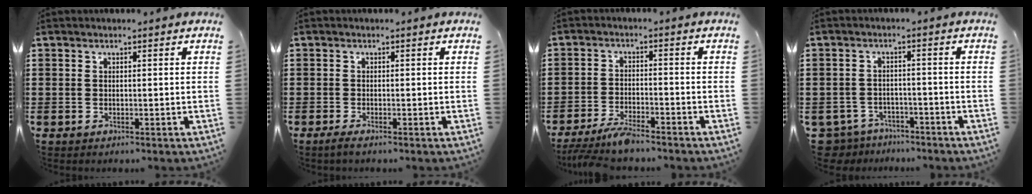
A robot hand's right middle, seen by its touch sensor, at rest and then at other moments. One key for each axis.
{"total": 0.8, "fx": -0.5, "fy": 0.0, "fz": 0.6, "tx": -0.012, "ty": -0.007, "tz": -0.008}
{"total": 4.7, "fx": -4.1, "fy": 0.4, "fz": 2.2, "tx": -0.058, "ty": -0.014, "tz": -0.083}
{"total": 3.5, "fx": -3.4, "fy": 0.8, "fz": 0.1, "tx": -0.026, "ty": -0.004, "tz": -0.076}